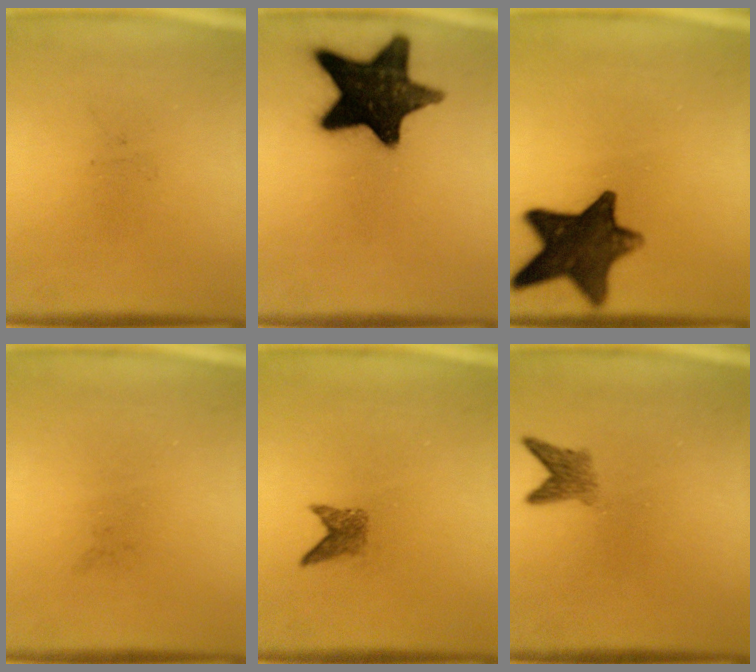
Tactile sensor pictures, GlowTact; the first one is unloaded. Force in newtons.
{"total": 17.3}
{"total": 12.9}
{"total": 0.0}
{"total": 1.9}
{"total": 2.4}